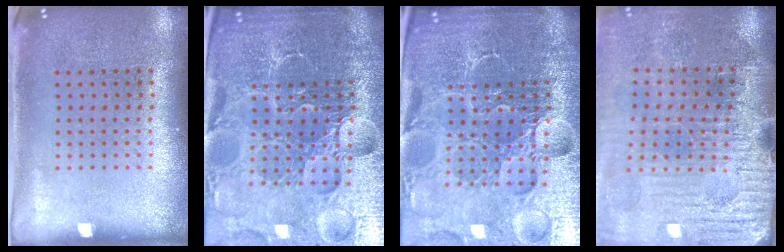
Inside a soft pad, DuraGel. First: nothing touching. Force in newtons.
{"total": 6.8, "press": 6.0, "slide": 3.2}
{"total": 6.5, "press": 5.9, "slide": 2.9}
{"total": 3.9, "press": 3.6, "slide": 1.4}